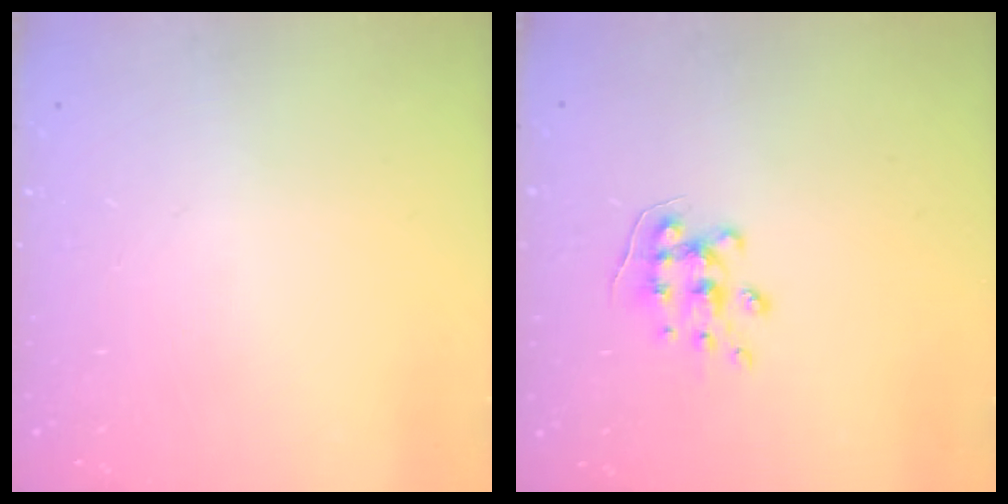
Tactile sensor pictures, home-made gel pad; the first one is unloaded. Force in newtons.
{"total": 6.6, "press": 6.6, "slide": 0.6}